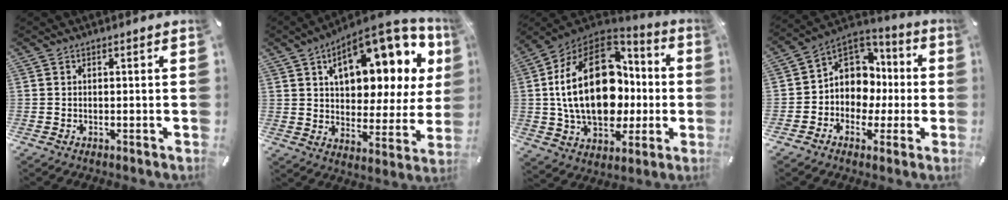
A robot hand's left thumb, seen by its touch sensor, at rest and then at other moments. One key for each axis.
{"total": 19.0, "fx": 9.8, "fy": 9.9, "fz": 13.0, "tx": -0.180, "ty": -0.058, "tz": 0.162}
{"total": 28.4, "fx": 1.2, "fy": 18.6, "fz": 21.3, "tx": -0.416, "ty": 0.013, "tz": 0.031}
{"total": 9.9, "fx": 0.0, "fy": 9.5, "fz": 2.8, "tx": -0.060, "ty": -0.008, "tz": 0.010}